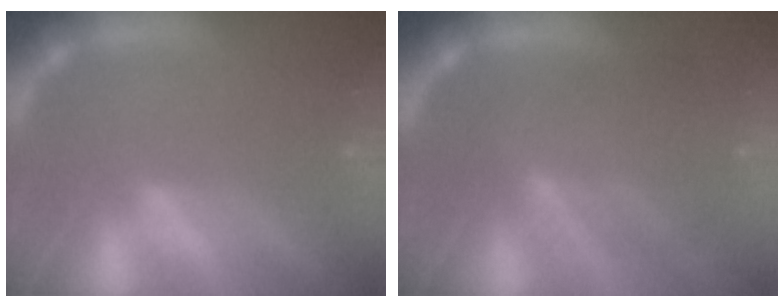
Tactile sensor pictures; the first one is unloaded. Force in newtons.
{"total": 6.5}